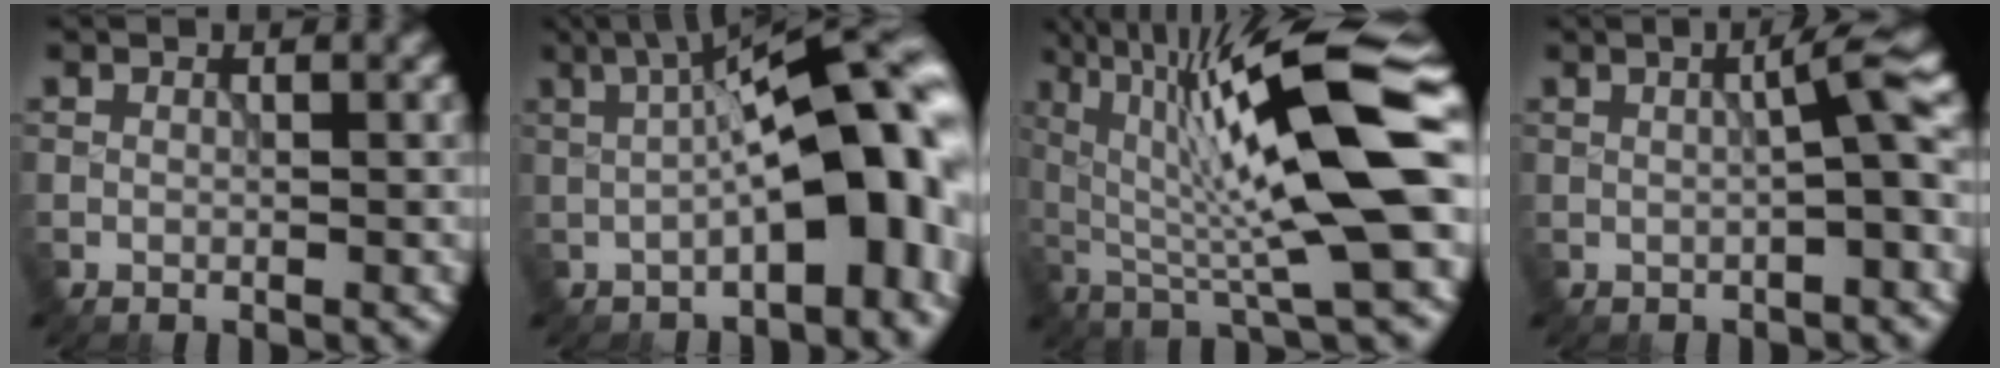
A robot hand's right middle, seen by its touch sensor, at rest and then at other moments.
{"total": 13.3, "force": [-0.2, 5.0, 12.3], "torque": [-0.155, 0.022, -0.005]}
{"total": 16.3, "force": [2.8, 3.4, 15.8], "torque": [-0.248, 0.011, 0.049]}
{"total": 3.9, "force": [0.2, 0.6, 3.9], "torque": [-0.054, 0.011, 0.004]}